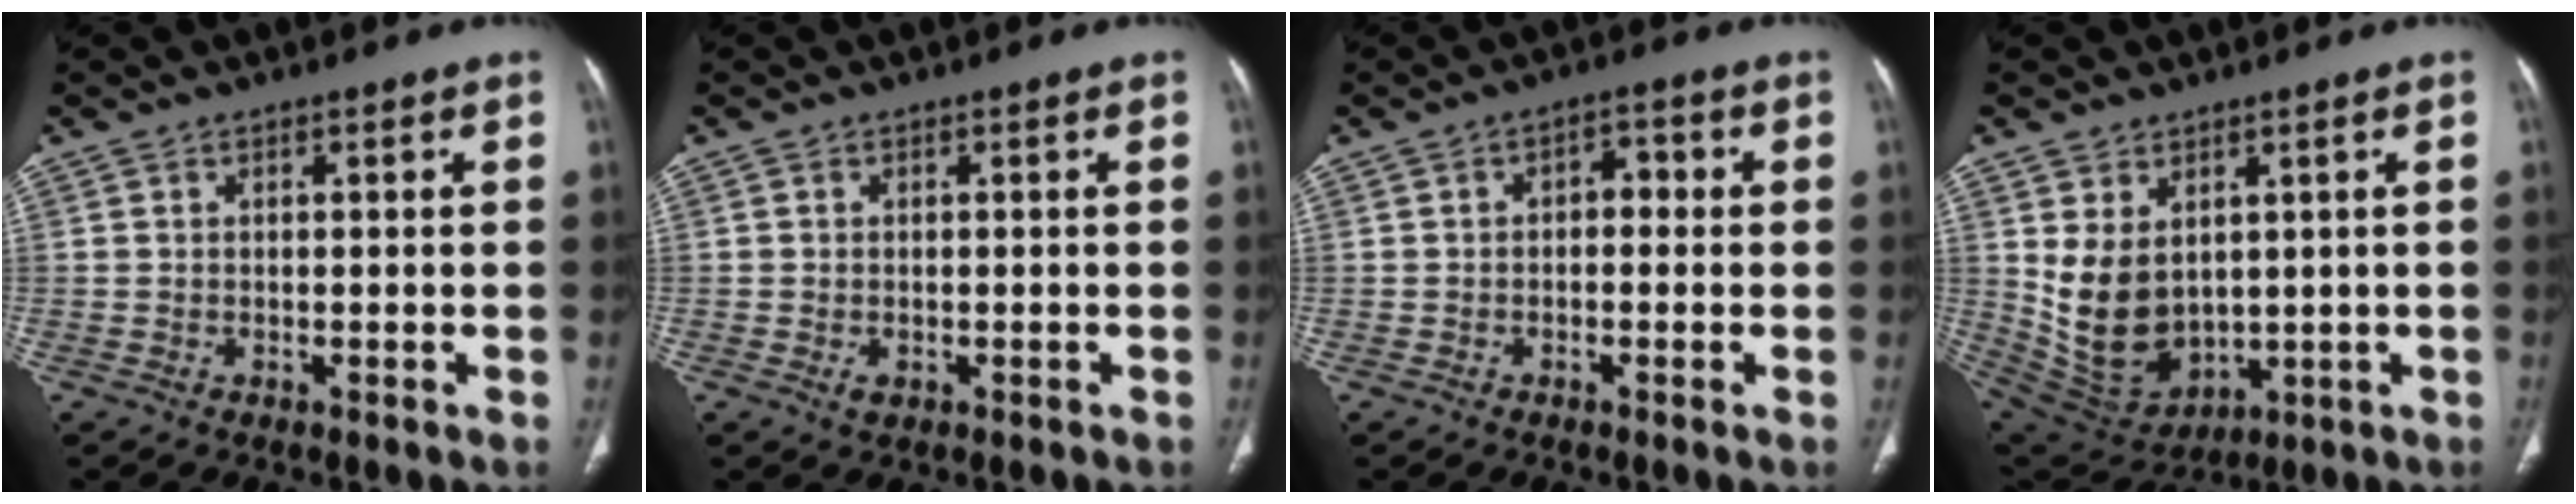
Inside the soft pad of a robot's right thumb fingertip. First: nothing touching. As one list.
[{"total": 1.3, "force": [-0.3, 0.9, 0.8], "torque": [-0.012, 0.000, -0.001]}, {"total": 3.2, "force": [-0.1, 2.0, 2.5], "torque": [-0.022, 0.015, -0.010]}, {"total": 11.8, "force": [2.0, 8.4, 8.1], "torque": [-0.132, -0.014, 0.075]}]